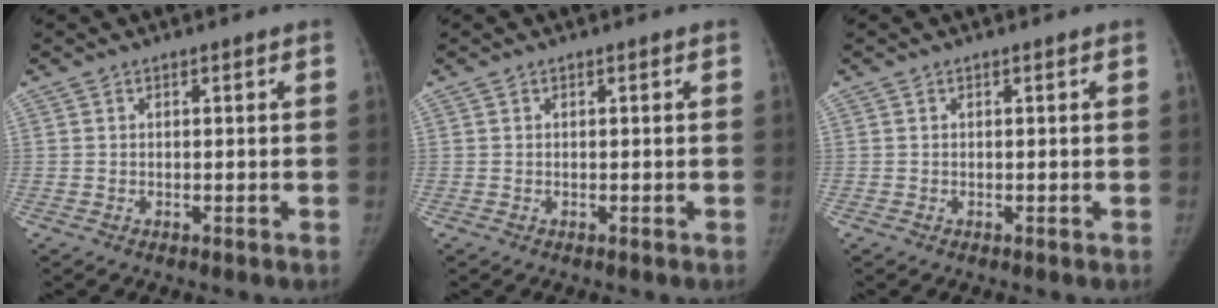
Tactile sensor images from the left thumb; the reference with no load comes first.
{"total": 0.0}
{"total": 0.0}